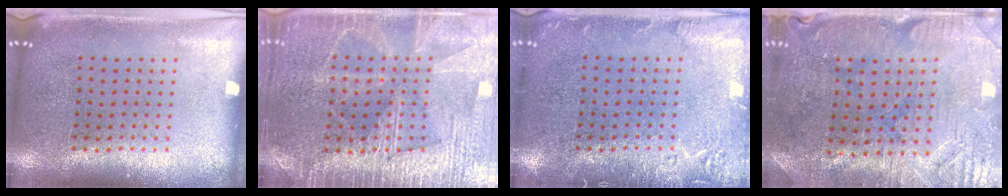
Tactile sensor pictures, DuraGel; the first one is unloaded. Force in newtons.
{"total": 3.6, "press": 3.5, "slide": 0.6}
{"total": 2.2, "press": 2.2, "slide": 0.4}
{"total": 0.9, "press": 0.8, "slide": 0.4}